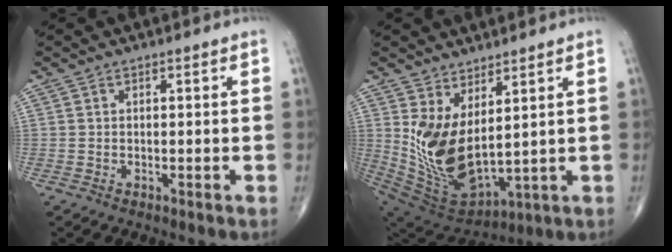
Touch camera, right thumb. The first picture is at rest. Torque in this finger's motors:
{"motor_torque": [-0.83, 1.97, 1.54, 0.35, 0.28]}